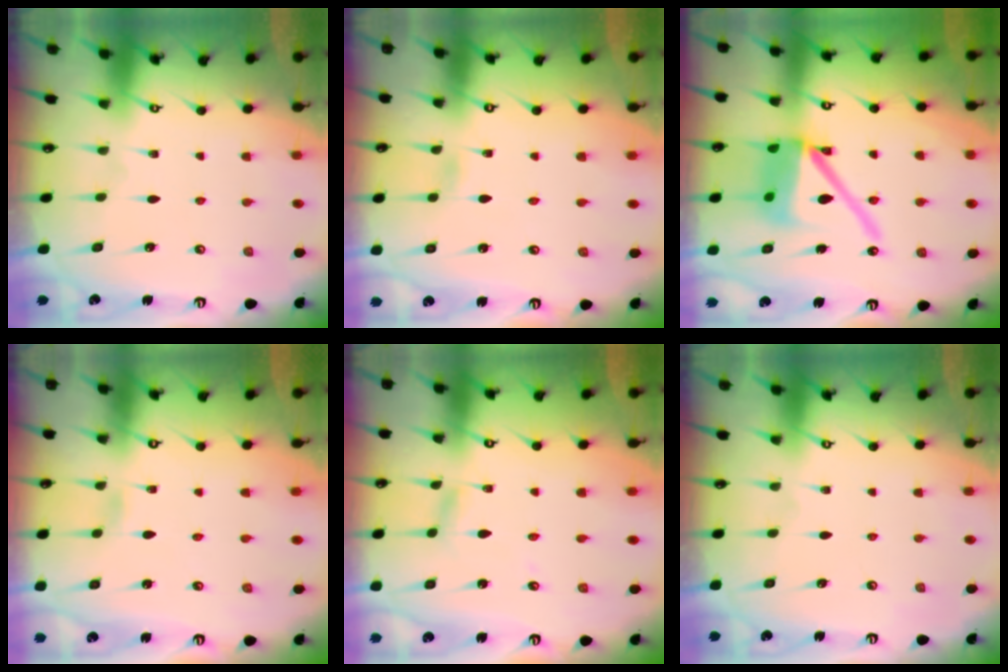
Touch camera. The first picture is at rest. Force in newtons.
{"total": 1.6, "press": 1.6, "slide": 0.2}
{"total": 14.9, "press": 14.7, "slide": 2.4}
{"total": 1.2, "press": 1.2, "slide": 0.1}
{"total": 2.7, "press": 2.7, "slide": 0.1}
{"total": 0.0}